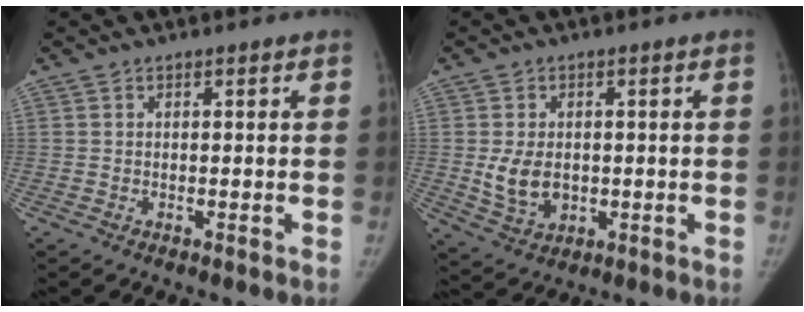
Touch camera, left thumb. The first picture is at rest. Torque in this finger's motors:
{"motor_torque": [-0.78, 0.80, 0.54, -0.60, 0.15]}